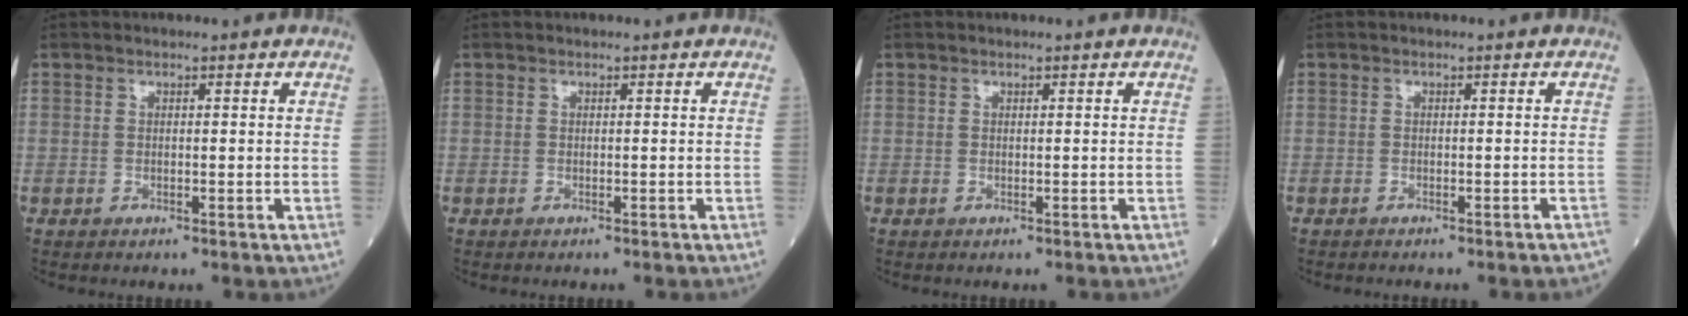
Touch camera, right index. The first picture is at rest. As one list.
[{"total": 0.6, "force": [-0.6, -0.1, 0.2], "torque": [0.003, -0.001, -0.010]}, {"total": 0.0}, {"total": 5.2, "force": [-4.8, 0.7, 1.9], "torque": [-0.023, -0.007, -0.054]}]